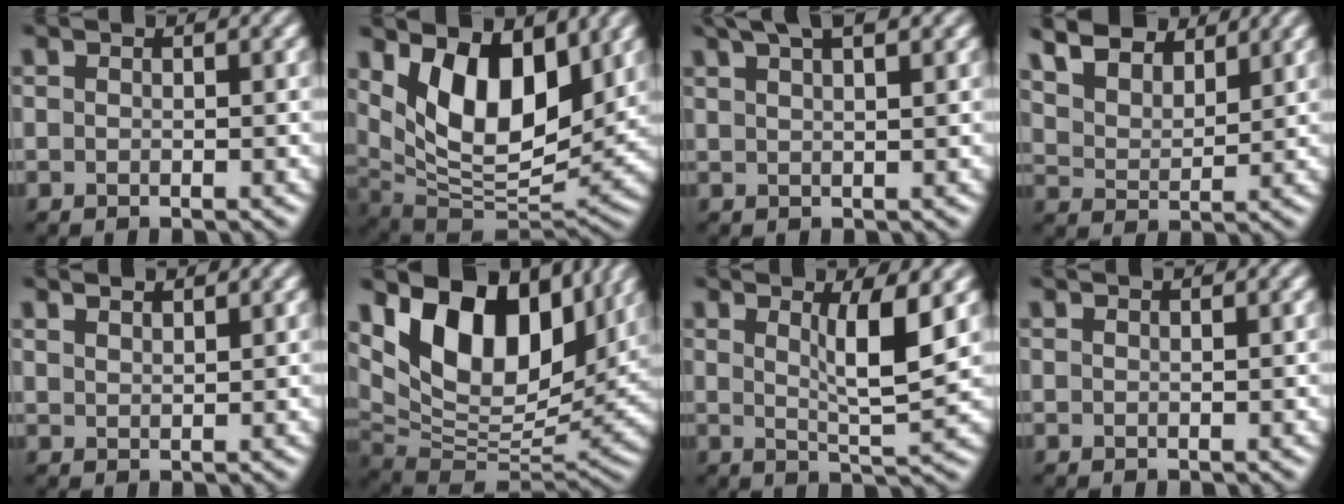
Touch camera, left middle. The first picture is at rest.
{"total": 10.0, "force": [4.1, 5.1, 7.5], "torque": [-0.131, -0.009, 0.072]}
{"total": 5.5, "force": [3.9, 1.9, 3.5], "torque": [-0.024, 0.026, 0.030]}
{"total": 8.7, "force": [7.0, 3.8, 3.5], "torque": [-0.100, 0.022, 0.115]}
{"total": 1.9, "force": [1.9, 0.3, 0.2], "torque": [0.001, 0.003, 0.024]}
{"total": 13.2, "force": [6.2, 7.4, 9.0], "torque": [-0.161, 0.006, 0.112]}
{"total": 4.5, "force": [1.6, 0.7, 4.2], "torque": [-0.067, -0.007, 0.032]}
{"total": 1.1, "force": [0.8, 0.4, 0.6], "torque": [-0.002, 0.000, 0.000]}